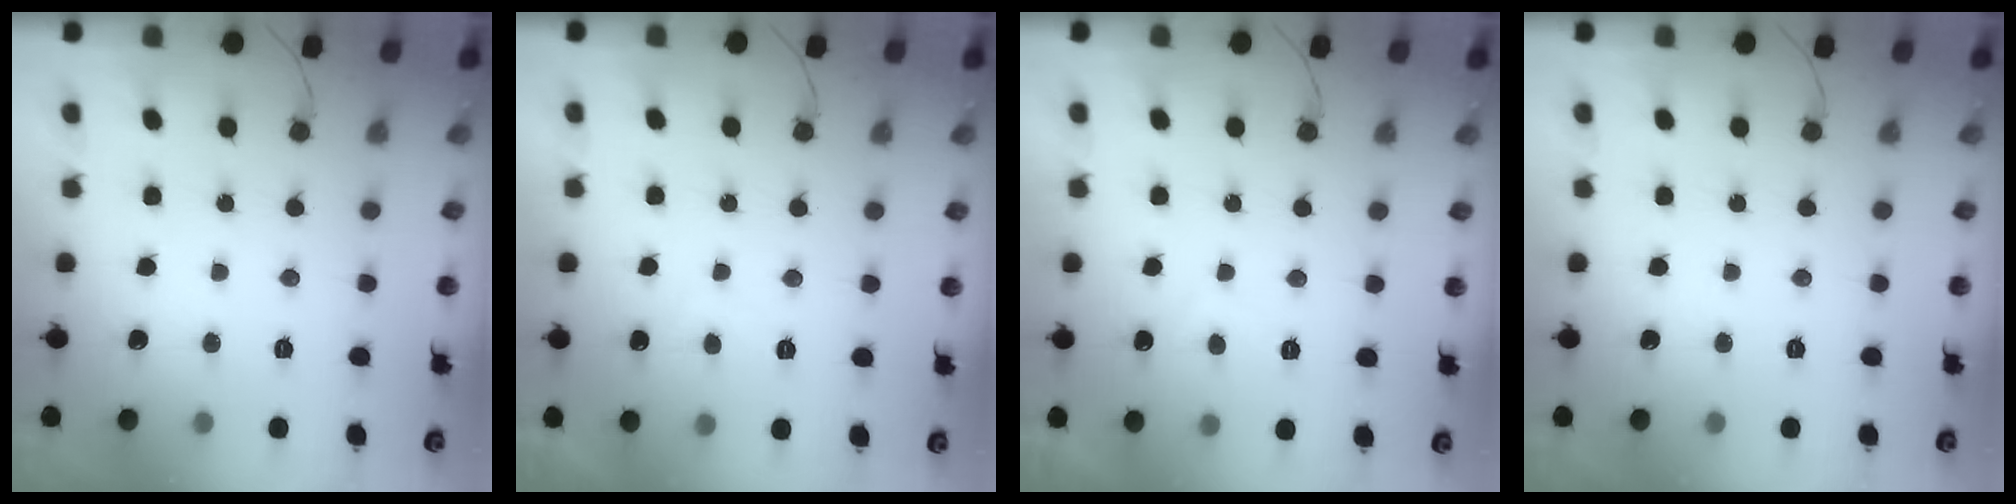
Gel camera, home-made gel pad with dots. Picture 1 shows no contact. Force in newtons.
{"total": 1.3, "press": 1.1, "slide": 0.7}
{"total": 1.6, "press": 1.5, "slide": 0.6}
{"total": 0.0}